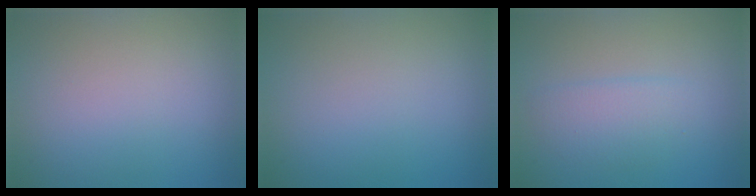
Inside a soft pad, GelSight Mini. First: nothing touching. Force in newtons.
{"total": 0.0}
{"total": 2.4, "press": 2.4, "slide": 0.0}